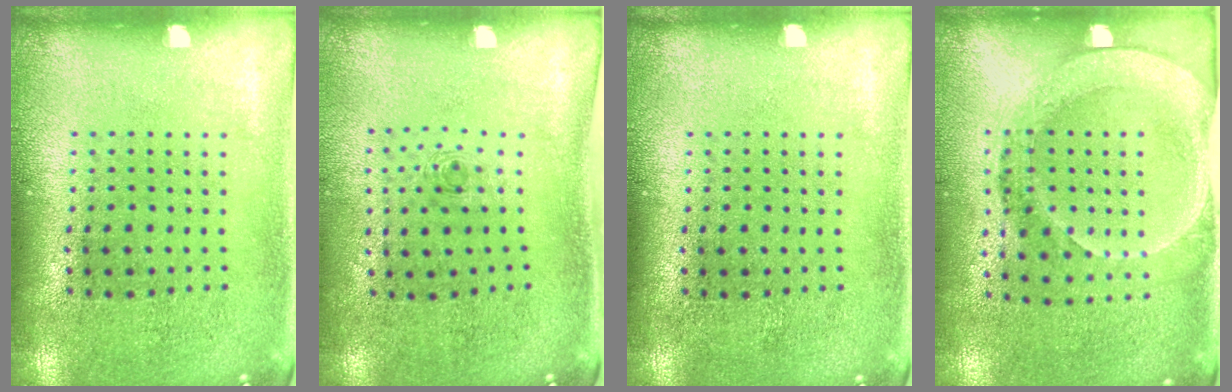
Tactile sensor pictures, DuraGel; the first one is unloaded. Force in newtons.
{"total": 0.7, "press": 0.2, "slide": 0.6}
{"total": 0.0}
{"total": 1.7, "press": 1.5, "slide": 0.8}